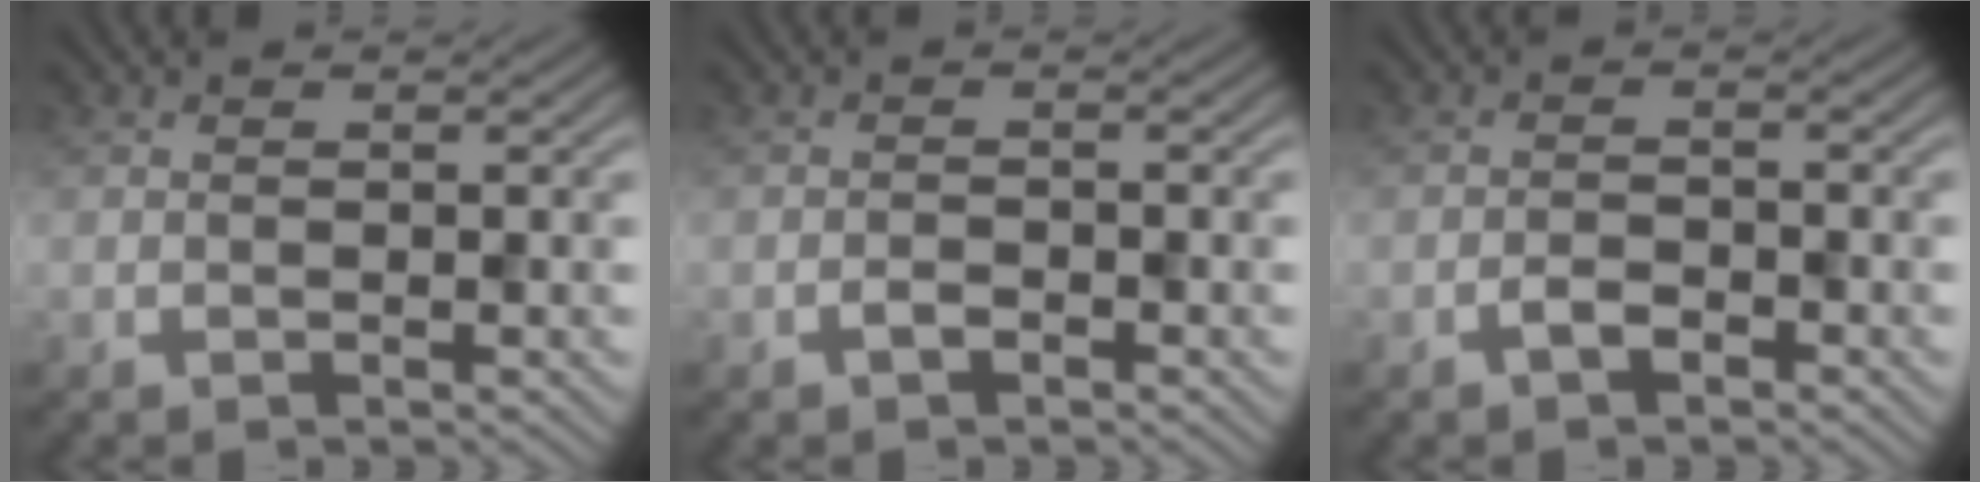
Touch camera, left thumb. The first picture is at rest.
{"total": 1.3, "force": [-0.9, 0.6, 0.7], "torque": [-0.013, 0.001, -0.018]}
{"total": 1.8, "force": [-1.3, 0.8, 1.0], "torque": [-0.019, 0.002, -0.026]}